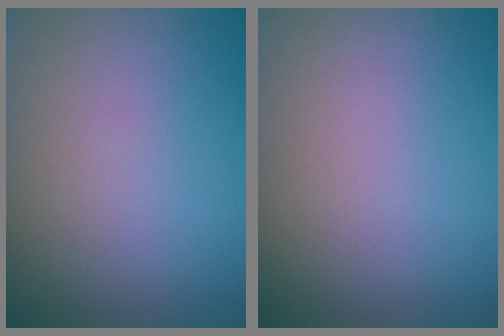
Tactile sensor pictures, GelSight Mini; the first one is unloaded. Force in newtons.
{"total": 0.0}